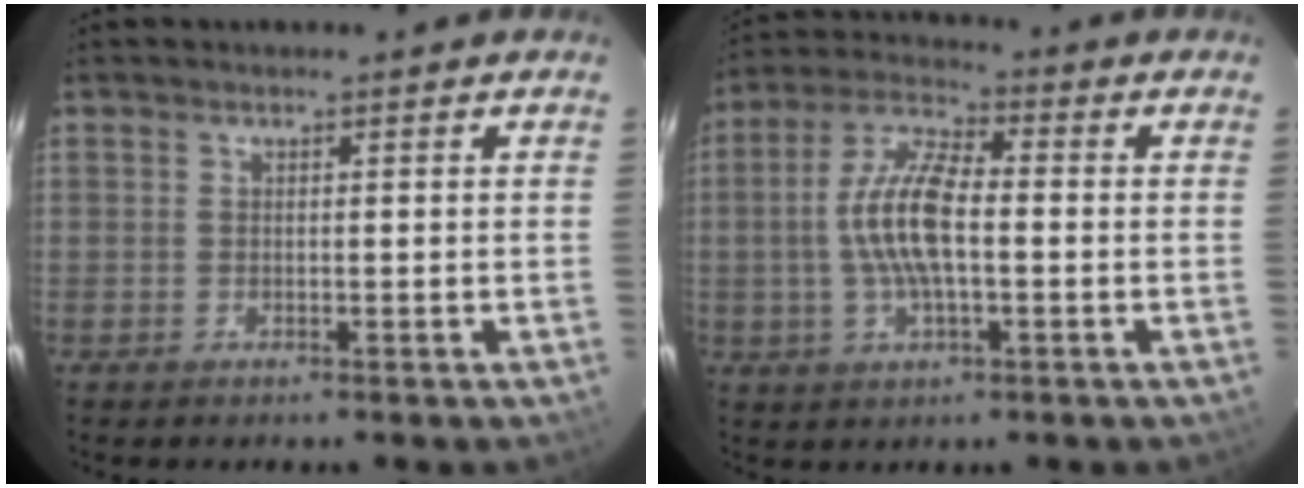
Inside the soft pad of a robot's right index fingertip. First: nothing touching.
{"total": 11.3, "force": [-1.0, 4.2, 10.5], "torque": [-0.217, 0.010, -0.022]}